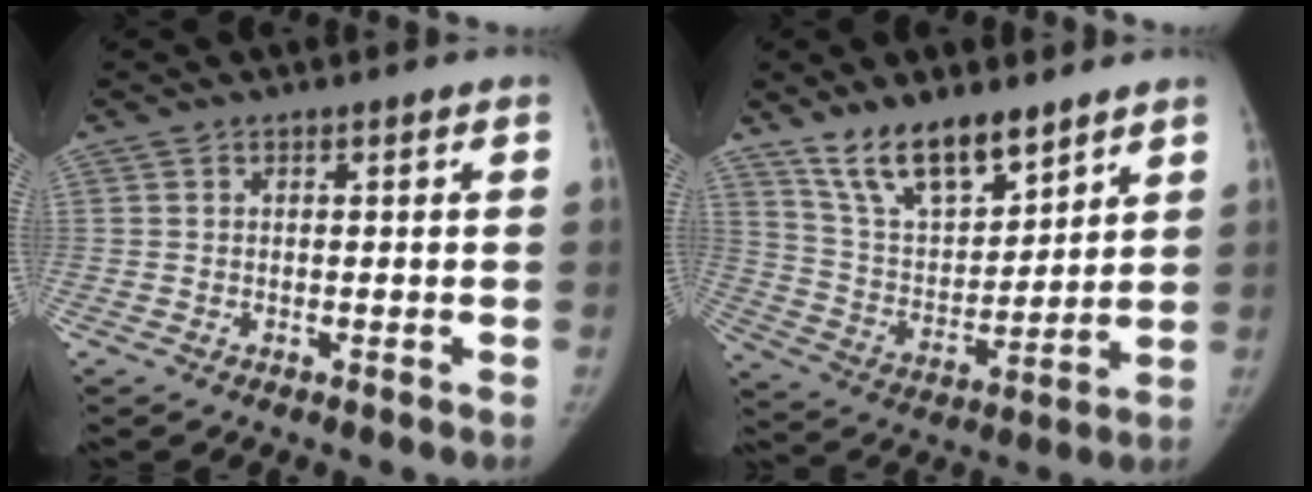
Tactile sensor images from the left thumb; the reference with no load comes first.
{"total": 14.3, "force": [10.6, 5.9, 7.6], "torque": [-0.098, -0.067, 0.204]}